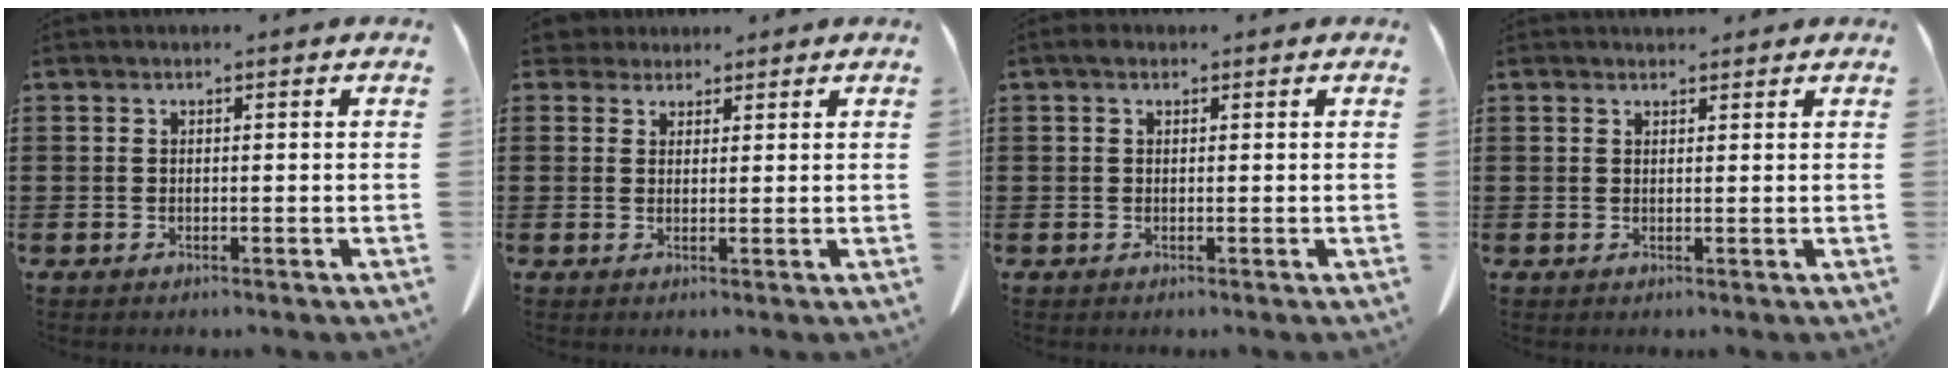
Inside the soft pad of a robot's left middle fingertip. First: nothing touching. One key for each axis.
{"total": 2.7, "fx": 2.4, "fy": 1.2, "fz": 0.4, "tx": -0.008, "ty": 0.003, "tz": 0.044}
{"total": 1.1, "fx": 0.2, "fy": 0.8, "fz": 0.8, "tx": -0.017, "ty": 0.005, "tz": 0.003}
{"total": 1.1, "fx": 1.0, "fy": 0.4, "fz": 0.1, "tx": -0.004, "ty": 0.002, "tz": 0.019}